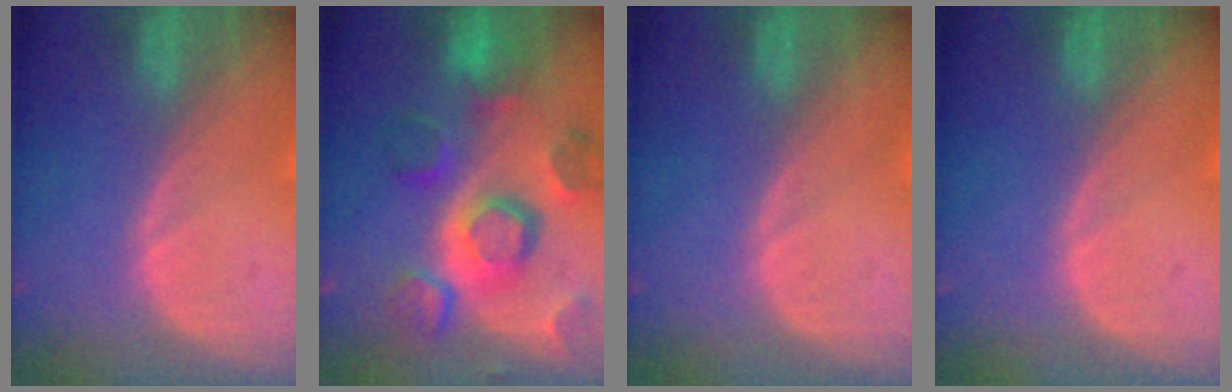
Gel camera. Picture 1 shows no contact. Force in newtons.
{"total": 12.1, "press": 10.5, "slide": 6.0}
{"total": 0.0}
{"total": 0.0}